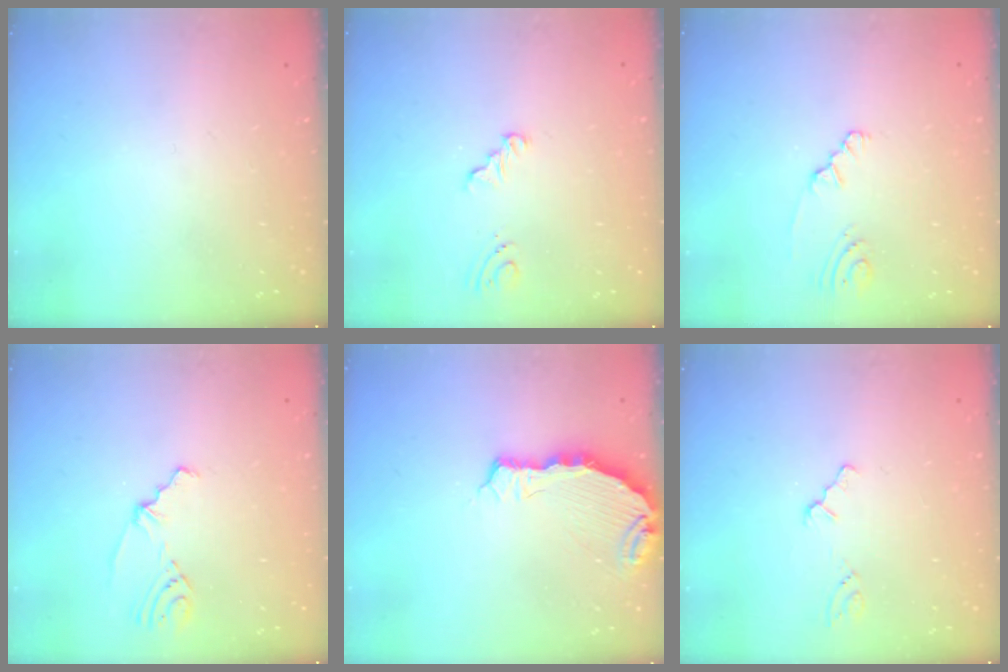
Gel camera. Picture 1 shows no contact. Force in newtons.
{"total": 4.3, "press": 1.4, "slide": 4.1}
{"total": 1.5, "press": 1.5, "slide": 0.2}
{"total": 2.5, "press": 2.1, "slide": 1.4}
{"total": 6.7, "press": 6.0, "slide": 2.9}
{"total": 0.0}